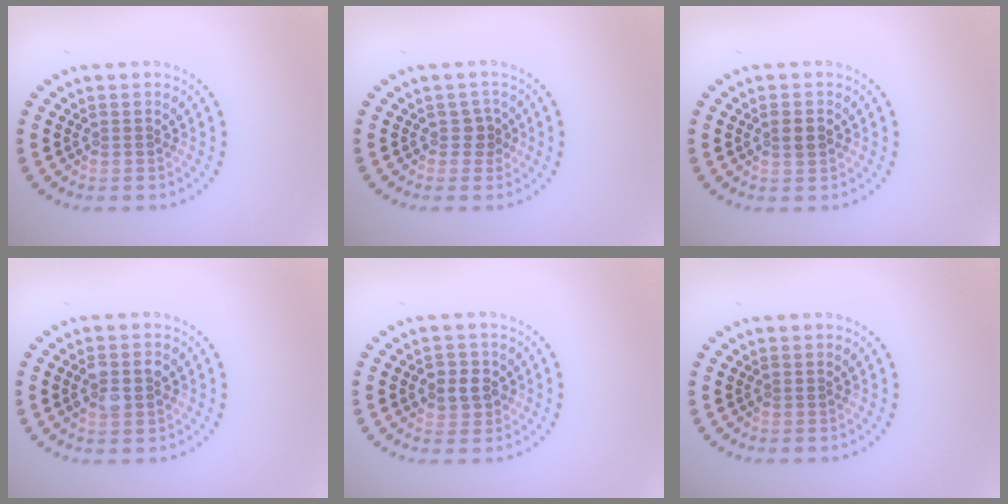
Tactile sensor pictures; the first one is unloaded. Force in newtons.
{"total": 1.3, "press": 1.0, "slide": 0.8}
{"total": 1.2, "press": 1.2, "slide": 0.1}
{"total": 2.7, "press": 2.7, "slide": 0.2}
{"total": 2.5, "press": 2.4, "slide": 0.7}
{"total": 0.0}